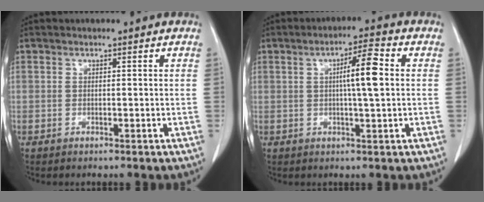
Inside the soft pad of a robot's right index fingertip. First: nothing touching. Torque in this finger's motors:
{"motor_torque": [1.06, 0.25, 0.48, 0.11]}